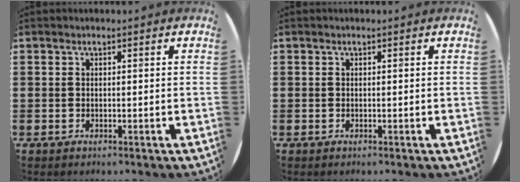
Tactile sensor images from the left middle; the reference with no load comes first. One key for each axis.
{"total": 0.0}